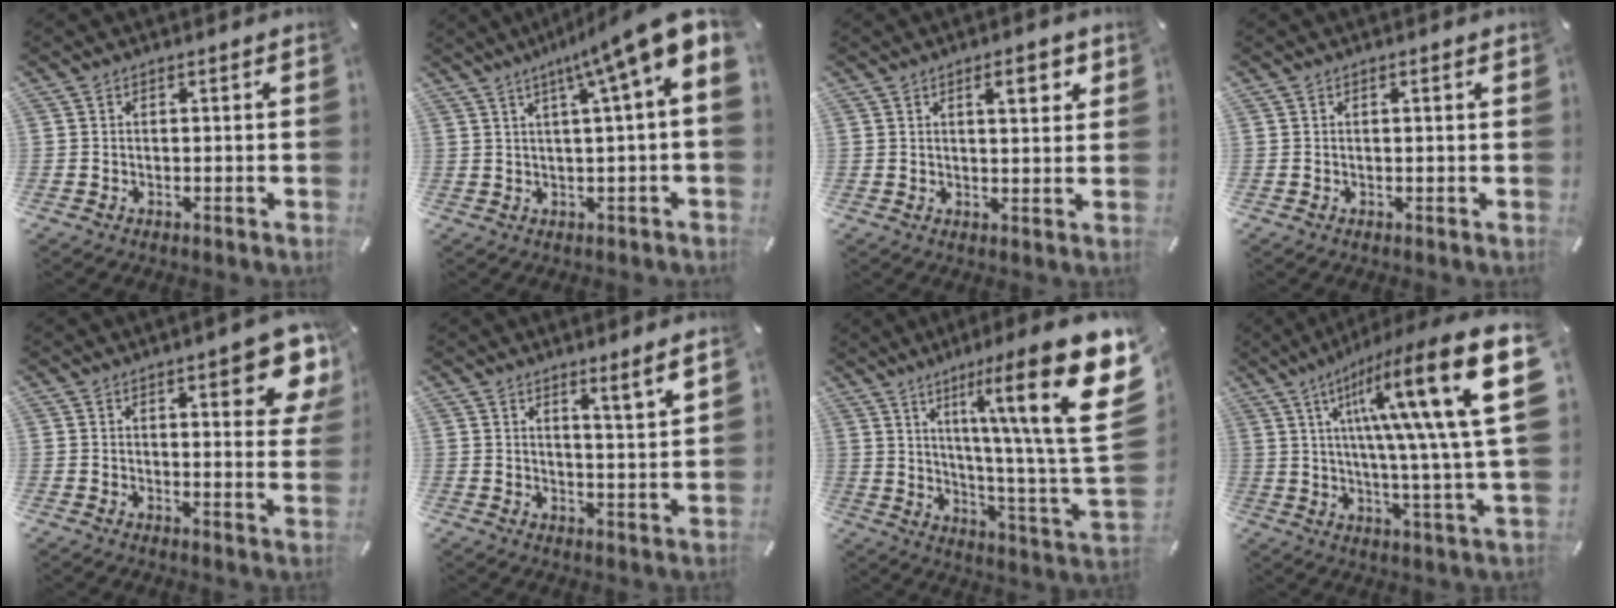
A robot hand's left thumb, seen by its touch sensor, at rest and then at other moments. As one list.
[{"total": 11.7, "force": [5.8, 0.3, 10.2], "torque": [-0.169, -0.046, 0.090]}, {"total": 5.8, "force": [2.8, 1.8, 4.8], "torque": [-0.069, -0.007, 0.039]}, {"total": 0.9, "force": [0.2, 0.0, 0.8], "torque": [-0.015, 0.000, 0.002]}, {"total": 11.2, "force": [6.0, 3.4, 8.8], "torque": [-0.108, -0.038, 0.097]}, {"total": 5.0, "force": [4.1, -0.7, 2.9], "torque": [-0.041, -0.032, 0.063]}, {"total": 25.6, "force": [11.0, 4.5, 22.7], "torque": [-0.330, -0.092, 0.166]}, {"total": 29.1, "force": [9.2, 5.4, 27.1], "torque": [-0.414, -0.057, 0.141]}]